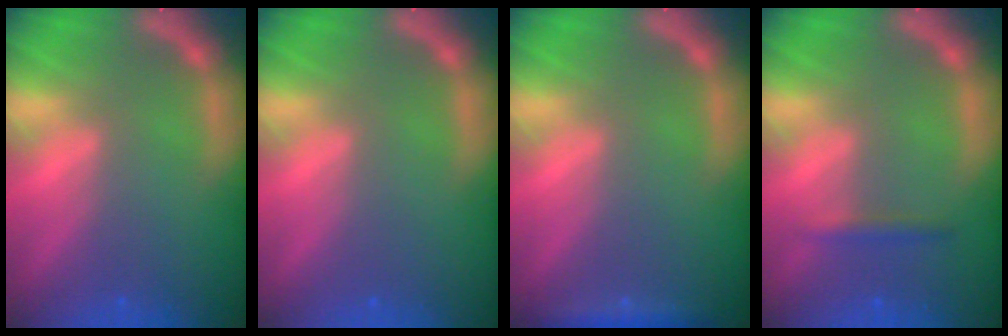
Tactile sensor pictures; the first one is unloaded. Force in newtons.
{"total": 0.0}
{"total": 1.9}
{"total": 1.4}